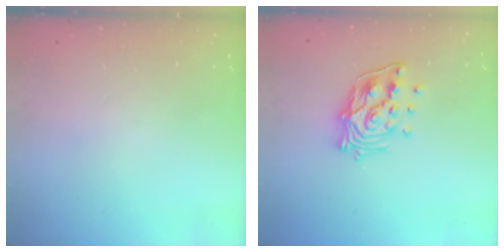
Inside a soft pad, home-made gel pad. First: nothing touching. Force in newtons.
{"total": 13.8, "press": 13.7, "slide": 1.6}